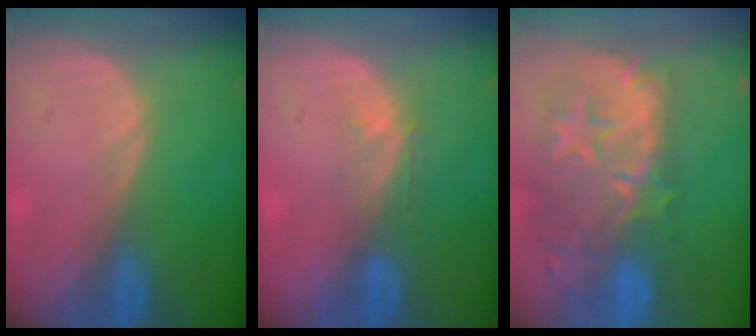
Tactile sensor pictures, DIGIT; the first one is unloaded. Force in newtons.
{"total": 2.9, "press": 2.4, "slide": 1.7}
{"total": 12.2, "press": 11.0, "slide": 5.2}